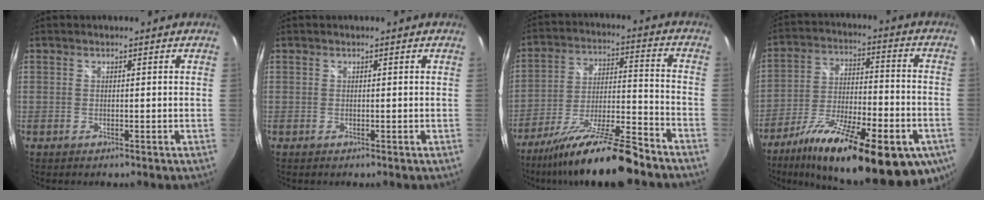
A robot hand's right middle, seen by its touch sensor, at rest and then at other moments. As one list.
[{"total": 0.0}, {"total": 17.1, "force": [-13.9, 1.4, 9.9], "torque": [-0.192, -0.017, -0.234]}, {"total": 27.8, "force": [-17.2, 8.1, 20.3], "torque": [-0.331, -0.038, -0.258]}]